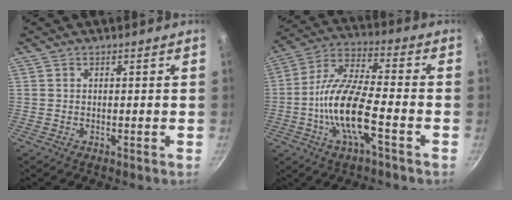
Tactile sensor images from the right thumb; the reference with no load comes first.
{"total": 14.0, "force": [-4.6, 4.3, 12.5], "torque": [-0.244, 0.034, -0.099]}